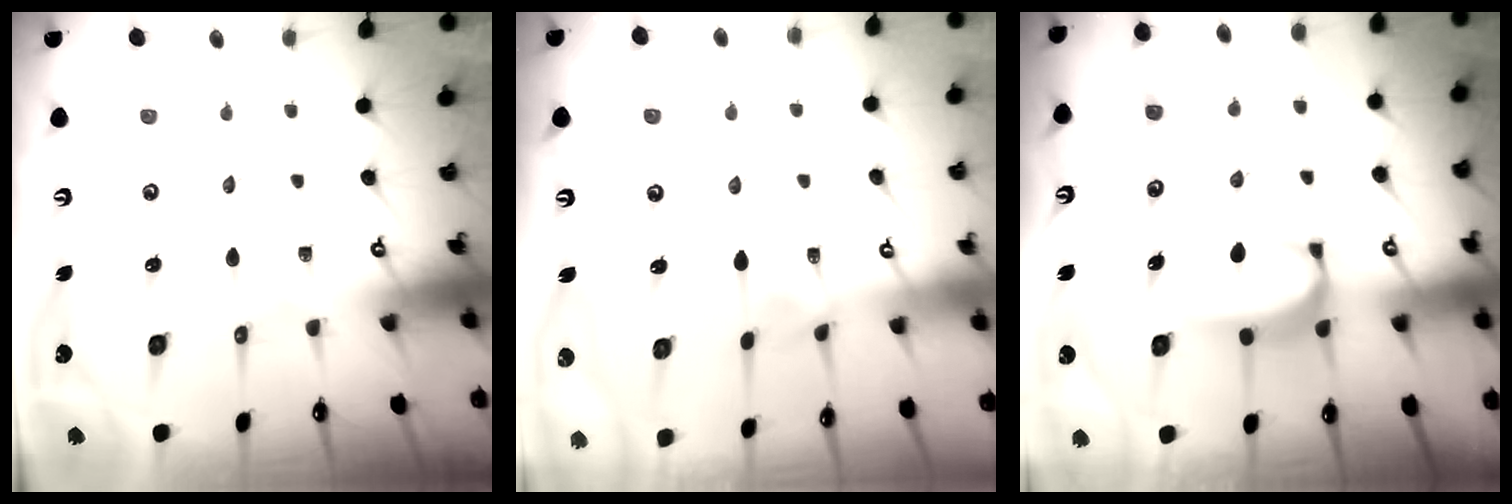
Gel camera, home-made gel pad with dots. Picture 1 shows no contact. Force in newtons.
{"total": 3.9, "press": 3.9, "slide": 0.1}
{"total": 1.7, "press": 1.6, "slide": 0.5}